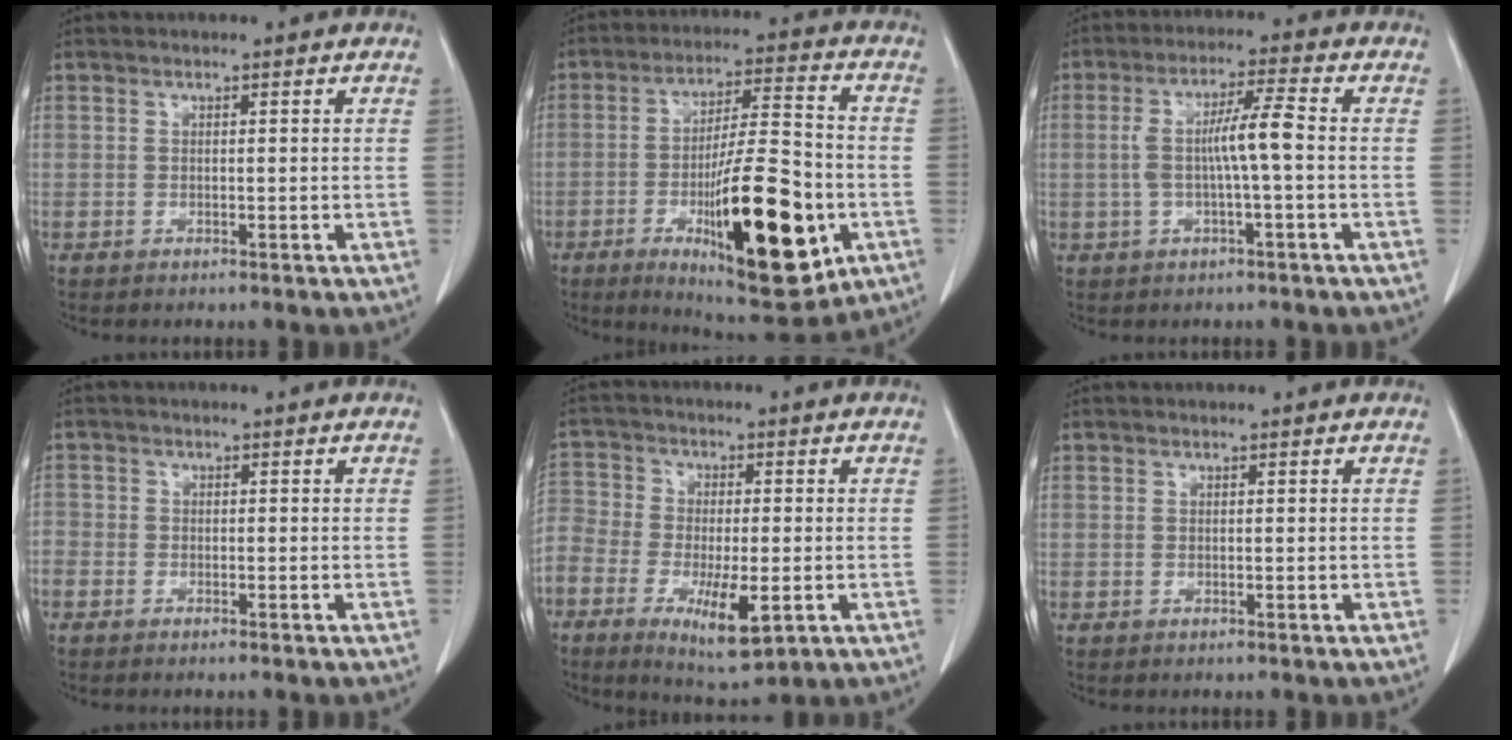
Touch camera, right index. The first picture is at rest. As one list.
[{"total": 20.2, "force": [-6.4, 4.3, 18.7], "torque": [-0.294, -0.015, -0.087]}, {"total": 6.6, "force": [-0.4, 0.1, 6.6], "torque": [-0.130, 0.017, -0.006]}, {"total": 2.2, "force": [-1.5, 1.6, 0.4], "torque": [-0.013, 0.003, -0.033]}, {"total": 14.0, "force": [-5.7, 6.9, 10.8], "torque": [-0.233, -0.008, -0.097]}, {"total": 0.0}]